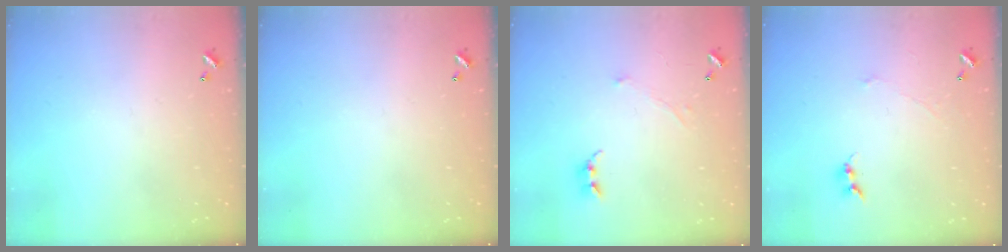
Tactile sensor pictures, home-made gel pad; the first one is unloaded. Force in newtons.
{"total": 0.0}
{"total": 0.7, "press": 0.4, "slide": 0.5}
{"total": 0.0}